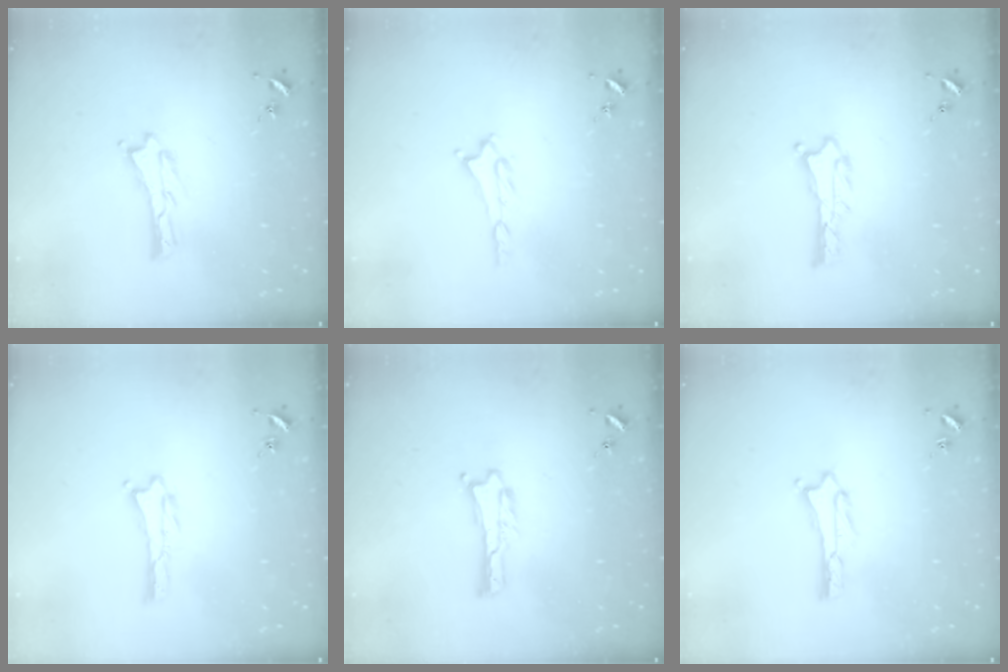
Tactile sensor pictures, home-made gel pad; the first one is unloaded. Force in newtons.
{"total": 1.2, "press": 1.2, "slide": 0.2}
{"total": 0.9, "press": 0.8, "slide": 0.1}
{"total": 0.0}
{"total": 0.0}
{"total": 1.6, "press": 1.6, "slide": 0.2}